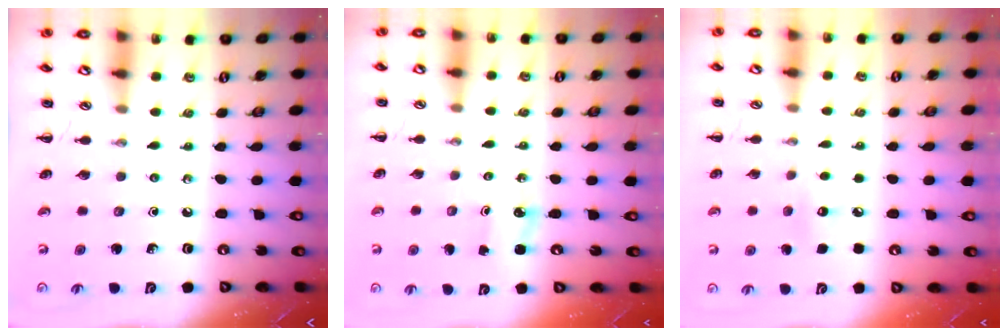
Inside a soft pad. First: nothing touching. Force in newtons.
{"total": 1.9, "press": 1.8, "slide": 0.3}
{"total": 6.0, "press": 5.8, "slide": 1.7}